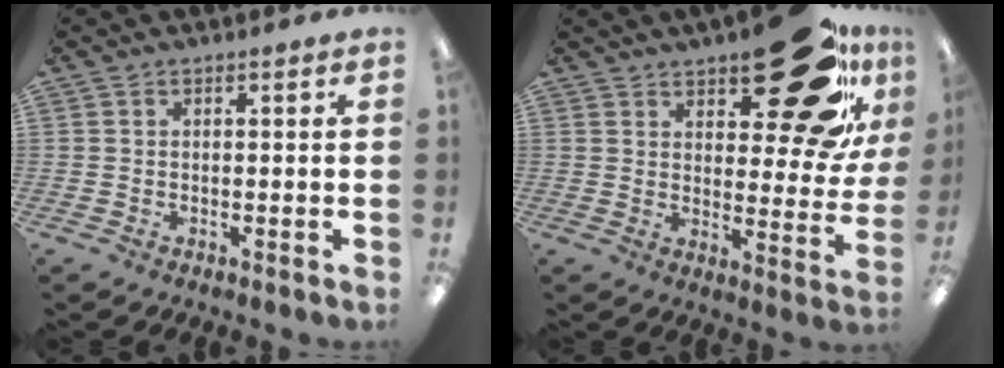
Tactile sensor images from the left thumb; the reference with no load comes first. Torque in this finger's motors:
{"motor_torque": [2.54, 2.51, 1.30, -1.47, 0.32]}